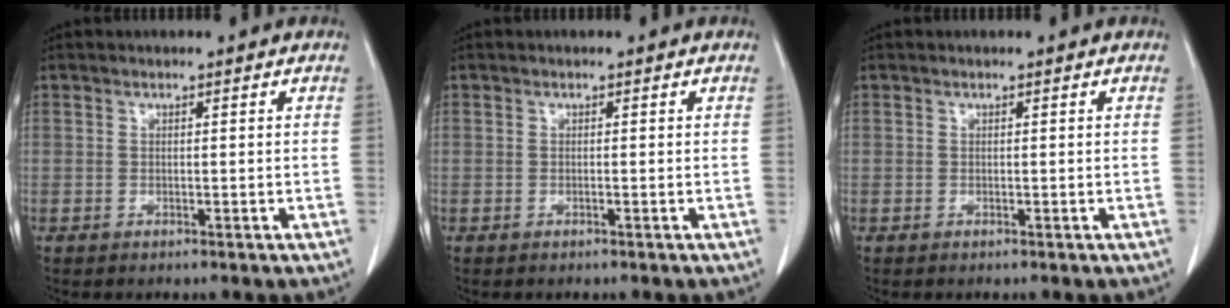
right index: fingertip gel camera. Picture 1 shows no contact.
{"total": 0.0}
{"total": 0.0}